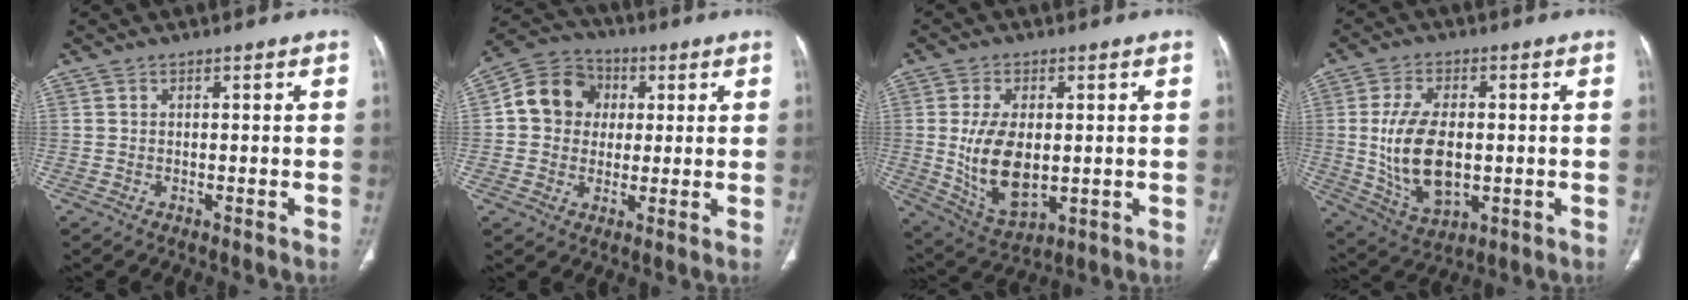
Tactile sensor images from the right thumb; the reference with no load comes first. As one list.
[{"total": 11.1, "force": [1.6, 9.8, 4.8], "torque": [-0.061, 0.015, 0.017]}, {"total": 12.9, "force": [-0.1, 7.3, 10.7], "torque": [-0.190, -0.013, 0.017]}, {"total": 13.9, "force": [-0.3, 7.9, 11.5], "torque": [-0.213, -0.008, 0.008]}]